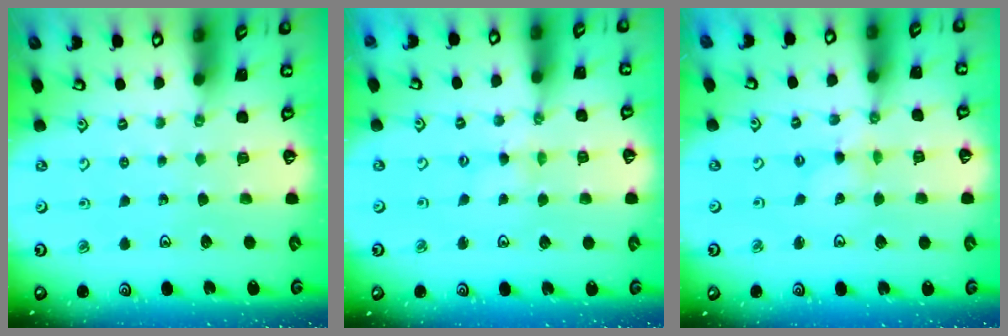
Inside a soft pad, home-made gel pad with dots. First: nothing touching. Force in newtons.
{"total": 2.0, "press": 2.0, "slide": 0.4}
{"total": 1.5, "press": 1.5, "slide": 0.1}